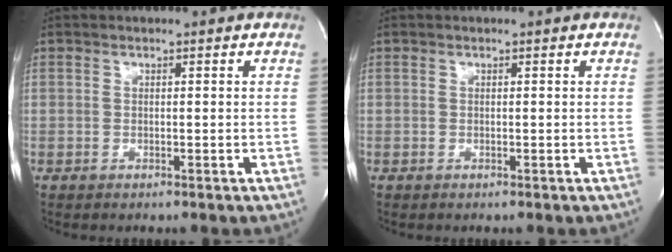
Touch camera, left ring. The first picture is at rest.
{"total": 0.0}